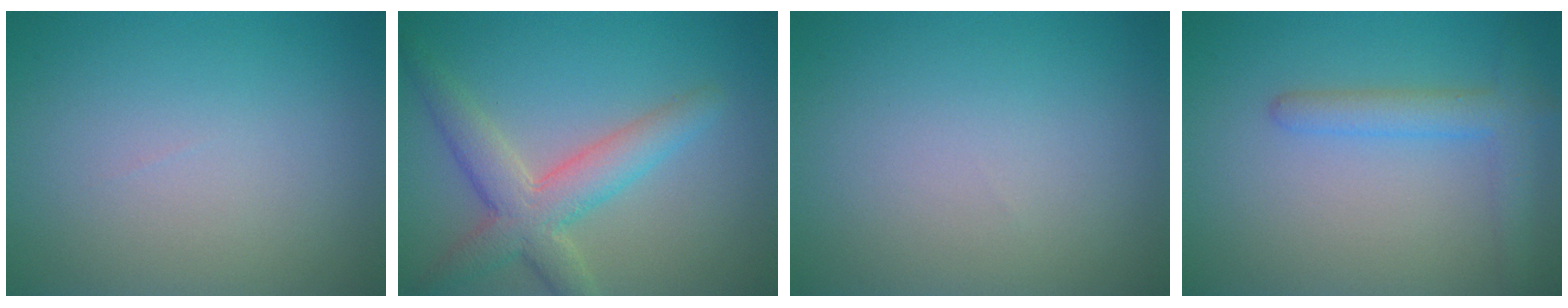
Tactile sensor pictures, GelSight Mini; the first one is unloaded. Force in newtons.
{"total": 5.0, "press": 5.0, "slide": 0.2}
{"total": 0.0}
{"total": 3.0, "press": 3.0, "slide": 0.2}